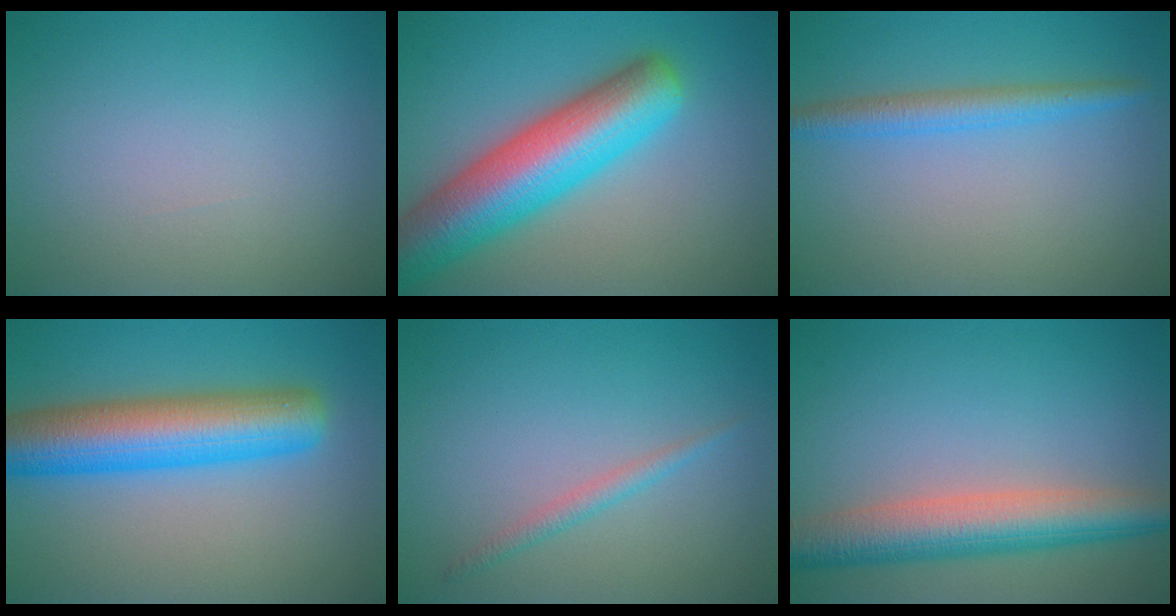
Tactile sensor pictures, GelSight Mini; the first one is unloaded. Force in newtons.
{"total": 10.4, "press": 10.4, "slide": 0.4}
{"total": 2.7, "press": 2.7, "slide": 0.1}
{"total": 8.9, "press": 8.9, "slide": 0.2}
{"total": 1.4, "press": 1.4, "slide": 0.0}
{"total": 6.9, "press": 6.9, "slide": 0.4}